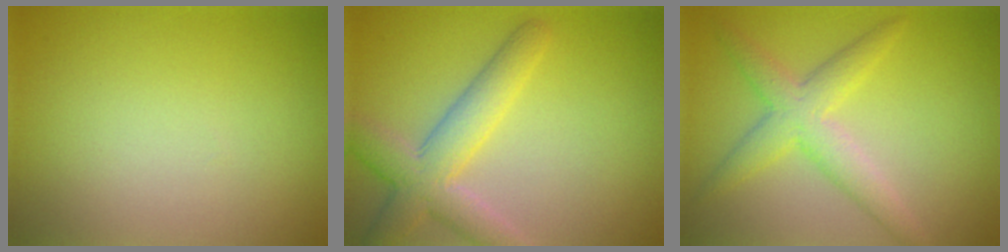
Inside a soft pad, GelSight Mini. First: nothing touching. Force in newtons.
{"total": 5.2, "press": 5.2, "slide": 0.4}
{"total": 3.8, "press": 3.8, "slide": 0.1}